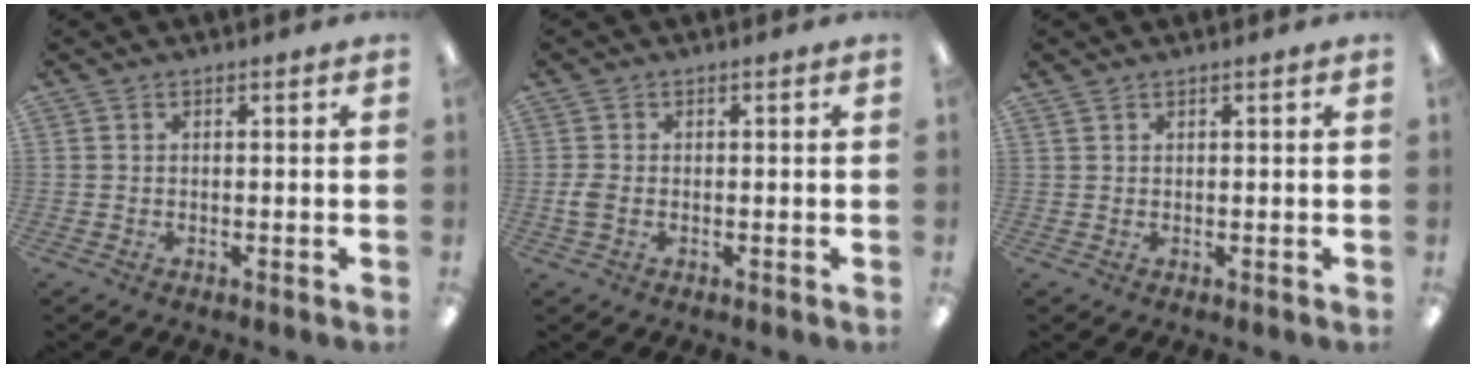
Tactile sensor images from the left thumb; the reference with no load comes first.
{"total": 2.6, "force": [-0.4, 1.7, 1.9], "torque": [-0.047, 0.000, -0.011]}
{"total": 0.9, "force": [0.6, 0.4, 0.5], "torque": [-0.011, 0.001, 0.012]}